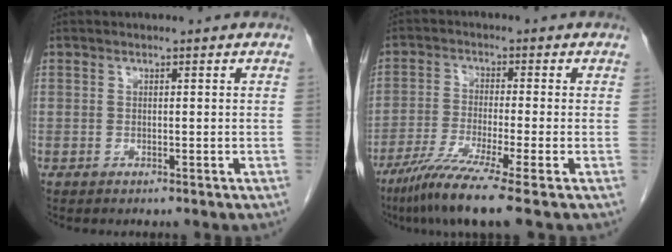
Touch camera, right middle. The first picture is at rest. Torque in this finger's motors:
{"motor_torque": [1.22, -0.92, 0.38, 0.13]}